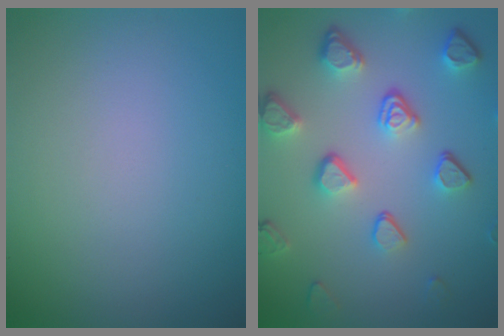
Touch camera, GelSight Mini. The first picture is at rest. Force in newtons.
{"total": 5.1, "press": 3.8, "slide": 3.4}